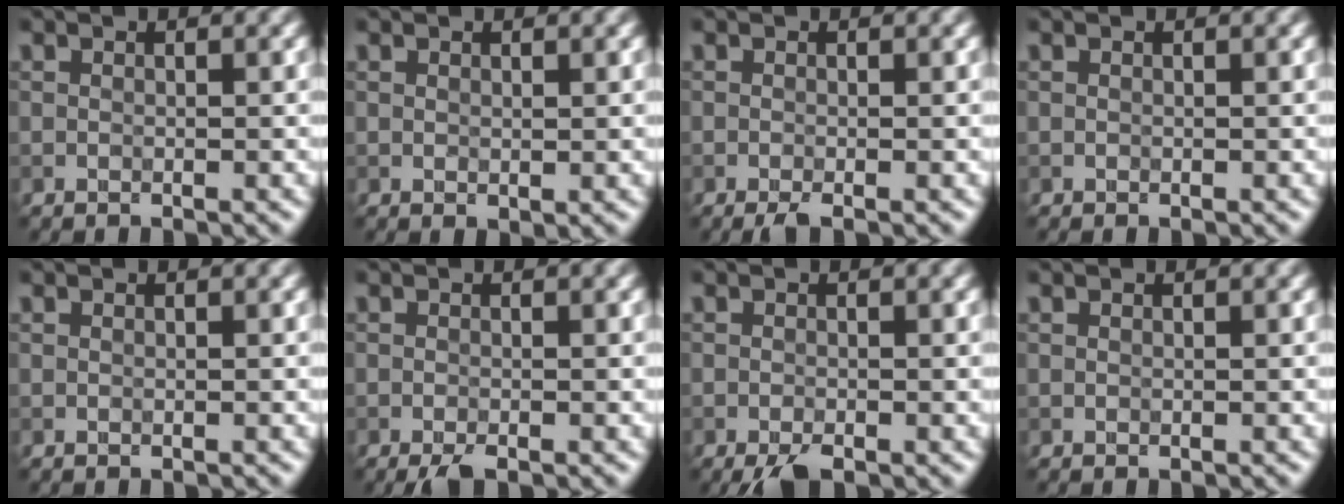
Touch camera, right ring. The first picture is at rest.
{"total": 0.7, "force": [0.6, 0.2, 0.3], "torque": [-0.003, 0.002, 0.012]}
{"total": 1.3, "force": [-0.9, 0.0, 0.9], "torque": [-0.017, 0.000, -0.017]}
{"total": 0.0}
{"total": 0.0}
{"total": 1.6, "force": [-1.1, 0.3, 1.1], "torque": [-0.020, 0.001, -0.021]}
{"total": 1.9, "force": [-1.3, 0.5, 1.3], "torque": [-0.022, 0.002, -0.024]}
{"total": 0.0}